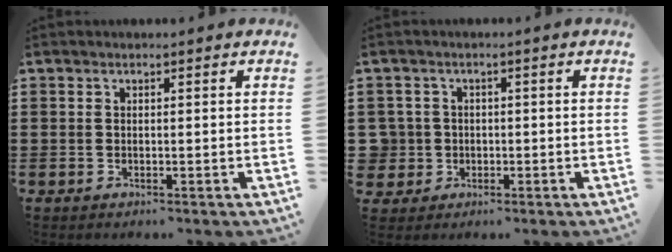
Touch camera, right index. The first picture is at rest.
{"total": 3.4, "force": [-0.5, 3.4, 0.3], "torque": [-0.037, 0.003, -0.018]}